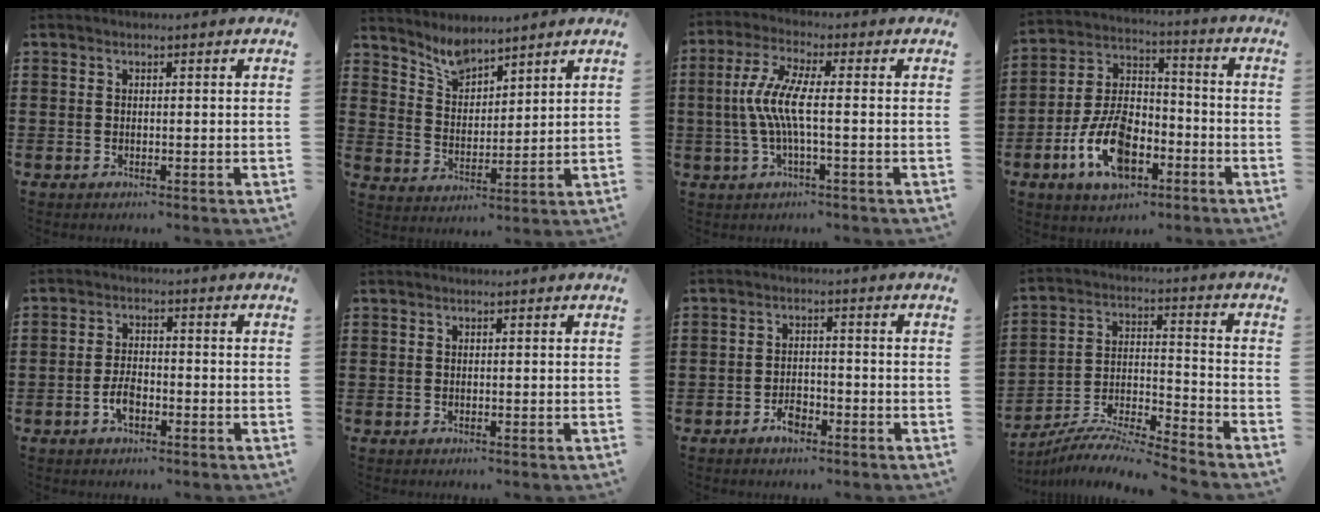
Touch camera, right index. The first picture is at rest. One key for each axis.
{"total": 5.4, "fx": 4.9, "fy": 1.5, "fz": 1.4, "tx": -0.045, "ty": -0.014, "tz": 0.092}
{"total": 7.4, "fx": -0.8, "fy": 1.1, "fz": 7.3, "tx": -0.174, "ty": -0.018, "tz": -0.029}
{"total": 11.4, "fx": -5.3, "fy": 6.4, "fz": 7.9, "tx": -0.182, "ty": 0.007, "tz": -0.099}
{"total": 3.6, "fx": -1.7, "fy": 1.8, "fz": 2.6, "tx": -0.069, "ty": -0.004, "tz": -0.037}
{"total": 0.0}
{"total": 3.2, "fx": -2.1, "fy": 1.6, "fz": 1.9, "tx": -0.033, "ty": 0.005, "tz": -0.041}
{"total": 7.3, "fx": -7.1, "fy": -0.2, "fz": 1.9, "tx": -0.039, "ty": -0.006, "tz": -0.144}